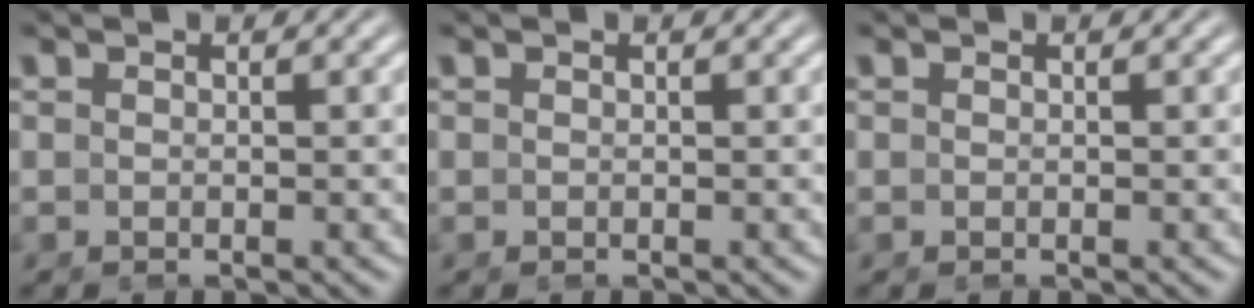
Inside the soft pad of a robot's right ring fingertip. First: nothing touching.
{"total": 0.0}
{"total": 0.0}